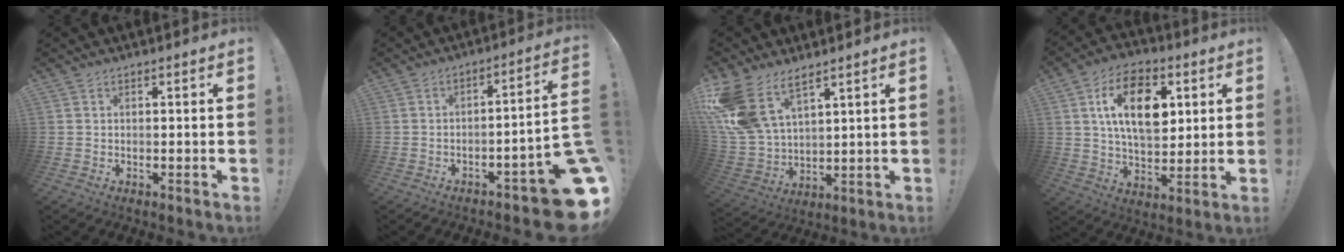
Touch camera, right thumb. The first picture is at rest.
{"total": 10.9, "force": [-6.2, 1.9, 8.8], "torque": [-0.098, 0.026, -0.102]}
{"total": 14.0, "force": [8.8, 7.4, 7.9], "torque": [-0.183, -0.053, 0.170]}
{"total": 16.9, "force": [5.3, 10.2, 12.4], "torque": [-0.197, -0.001, 0.094]}